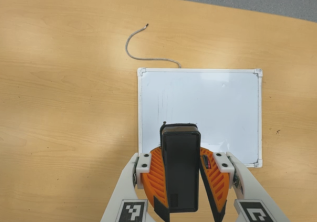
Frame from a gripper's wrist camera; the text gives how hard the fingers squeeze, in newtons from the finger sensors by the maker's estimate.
{"total": 9.5, "left": 9.5, "right": 9.6}